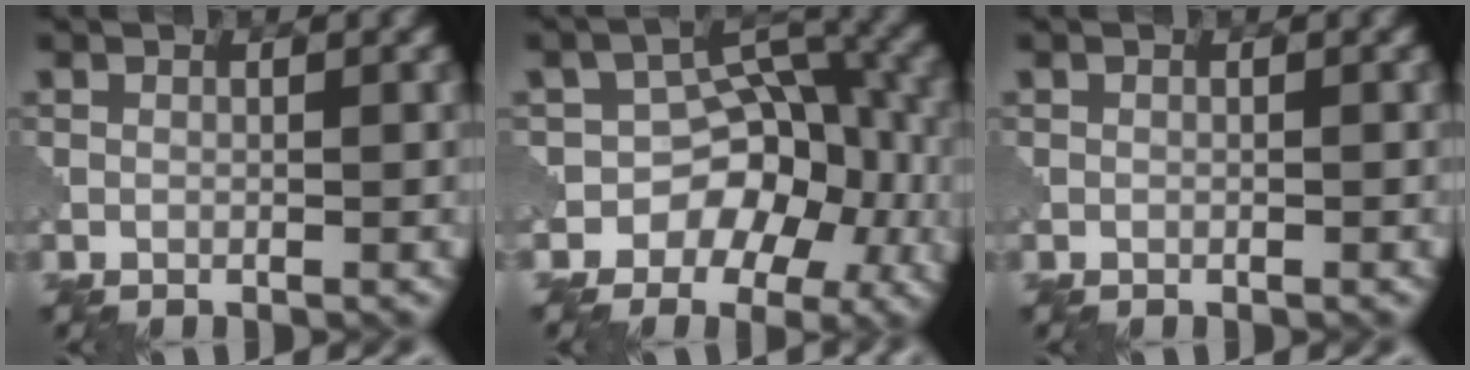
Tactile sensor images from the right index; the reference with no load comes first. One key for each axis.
{"total": 7.5, "fx": -2.8, "fy": 5.7, "fz": 3.9, "tx": -0.025, "ty": 0.019, "tz": -0.056}
{"total": 0.0}